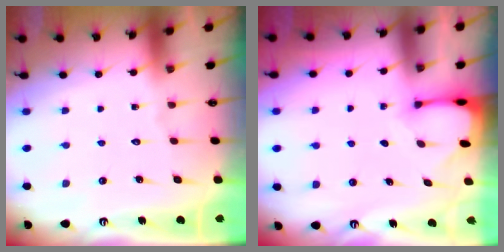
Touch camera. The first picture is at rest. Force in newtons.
{"total": 2.7, "press": 2.7, "slide": 0.3}